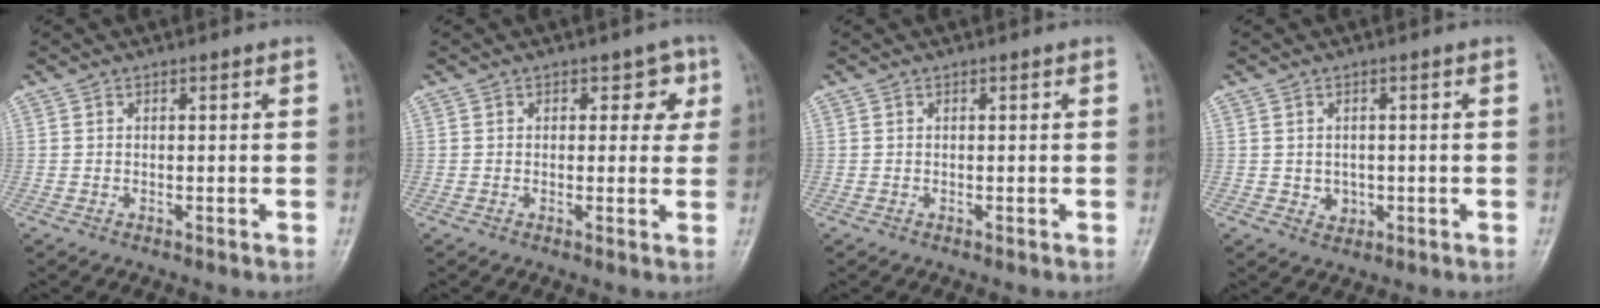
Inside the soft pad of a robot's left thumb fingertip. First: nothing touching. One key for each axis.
{"total": 4.2, "fx": 1.4, "fy": 2.9, "fz": 2.6, "tx": 0.006, "ty": -0.002, "tz": 0.011}
{"total": 0.0}
{"total": 2.4, "fx": -0.3, "fy": 2.2, "fz": 0.9, "tx": -0.004, "ty": 0.000, "tz": 0.003}